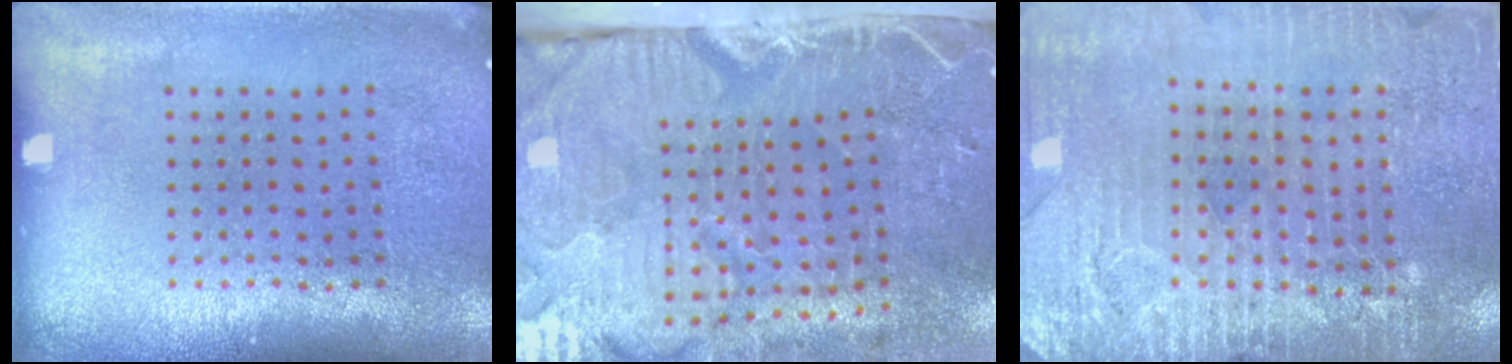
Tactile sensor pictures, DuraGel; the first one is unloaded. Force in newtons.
{"total": 5.4, "press": 4.5, "slide": 3.1}
{"total": 3.3, "press": 3.1, "slide": 1.2}